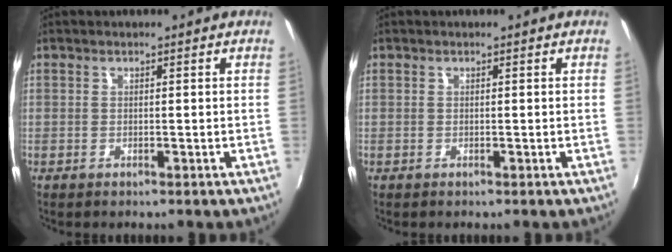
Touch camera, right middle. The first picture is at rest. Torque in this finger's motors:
{"motor_torque": [0.00, 0.00, 0.00, 0.00]}